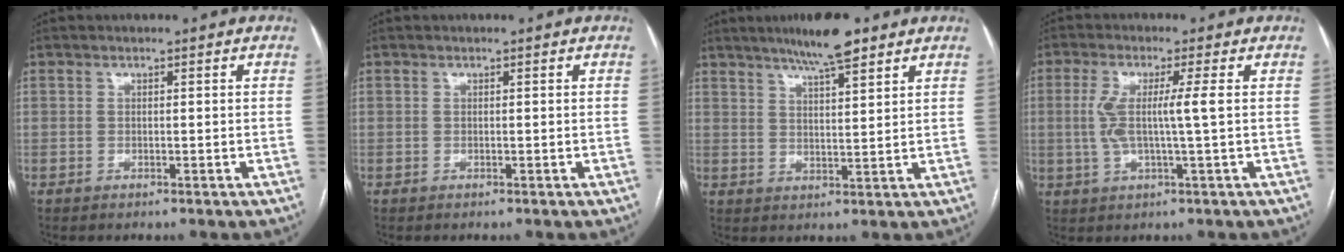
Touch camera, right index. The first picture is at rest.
{"total": 0.0}
{"total": 8.1, "force": [6.1, 1.0, 5.3], "torque": [-0.086, 0.009, 0.098]}
{"total": 6.3, "force": [0.4, -0.1, 6.3], "torque": [-0.130, 0.001, 0.008]}